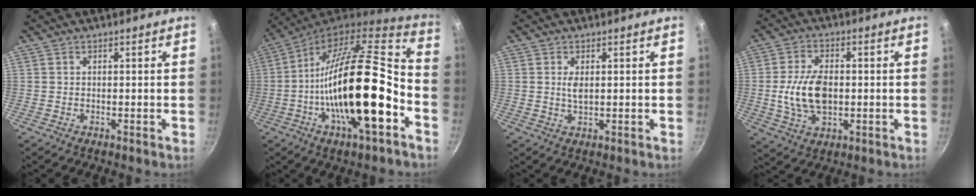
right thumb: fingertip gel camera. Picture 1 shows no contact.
{"total": 24.9, "force": [-7.4, 7.9, 22.4], "torque": [-0.355, 0.026, -0.134]}
{"total": 2.5, "force": [0.5, 1.2, 2.1], "torque": [-0.038, -0.004, 0.011]}
{"total": 10.8, "force": [-0.4, 6.4, 8.6], "torque": [-0.155, 0.005, -0.007]}